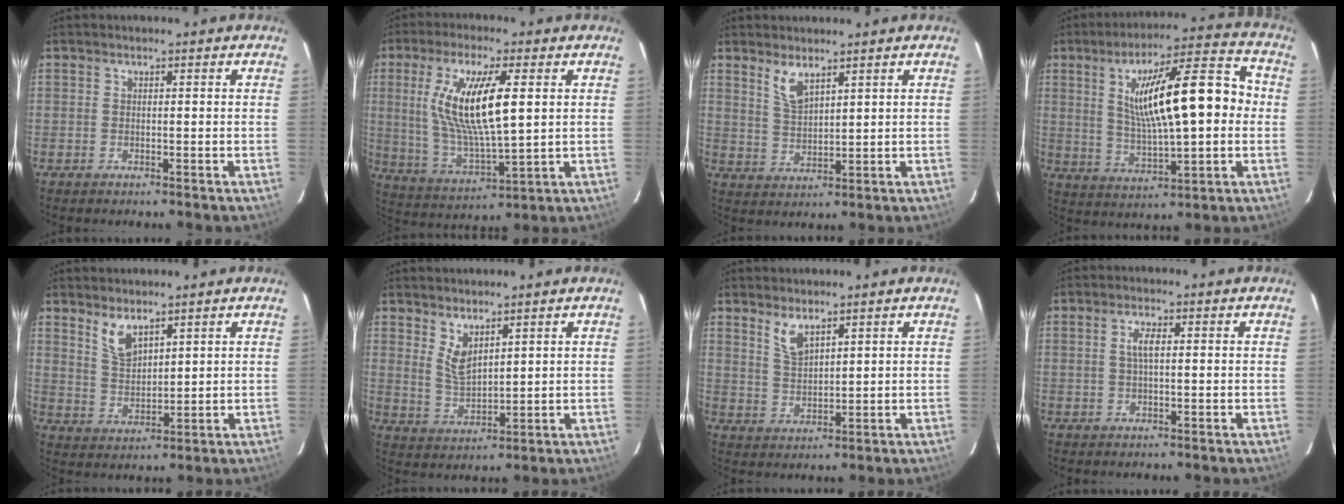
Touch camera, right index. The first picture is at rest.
{"total": 15.7, "force": [3.4, 4.0, 14.8], "torque": [-0.285, -0.005, 0.075]}
{"total": 4.5, "force": [3.3, 1.3, 2.8], "torque": [-0.055, -0.002, 0.068]}
{"total": 18.1, "force": [2.1, 4.5, 17.4], "torque": [-0.289, 0.021, 0.045]}
{"total": 5.3, "force": [3.9, 2.0, 3.0], "torque": [-0.056, -0.001, 0.081]}
{"total": 4.9, "force": [3.4, 1.8, 3.1], "torque": [-0.057, -0.009, 0.069]}
{"total": 4.2, "force": [3.1, 1.2, 2.5], "torque": [-0.050, -0.002, 0.063]}
{"total": 2.5, "force": [0.4, 0.7, 2.3], "torque": [-0.046, 0.004, 0.008]}